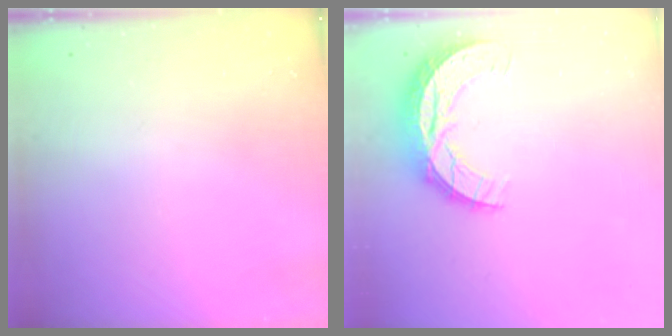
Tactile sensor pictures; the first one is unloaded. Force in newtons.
{"total": 10.4, "press": 10.4, "slide": 0.6}